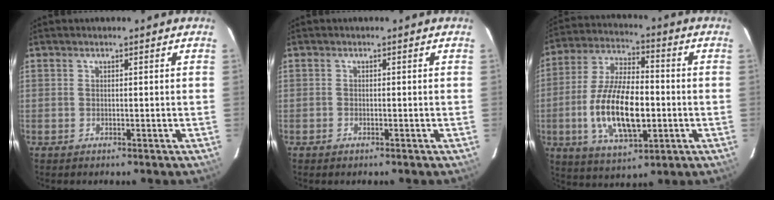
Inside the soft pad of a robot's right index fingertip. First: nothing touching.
{"total": 0.8, "force": [-0.6, 0.4, 0.1], "torque": [-0.004, -0.001, -0.012]}
{"total": 17.2, "force": [-3.3, 7.4, 15.2], "torque": [-0.307, -0.002, -0.055]}